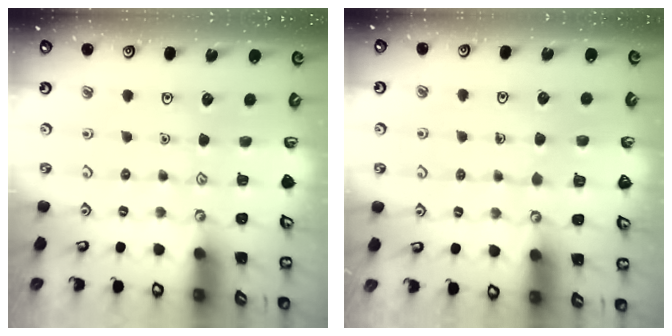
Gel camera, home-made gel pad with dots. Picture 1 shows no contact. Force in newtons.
{"total": 3.4, "press": 3.3, "slide": 0.3}